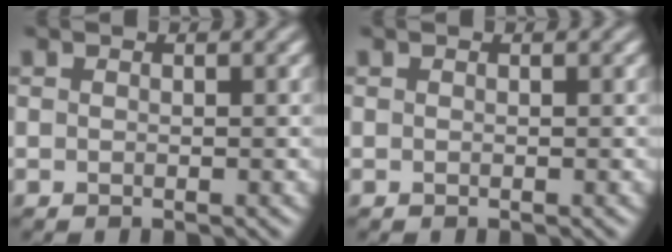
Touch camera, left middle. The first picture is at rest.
{"total": 0.0}